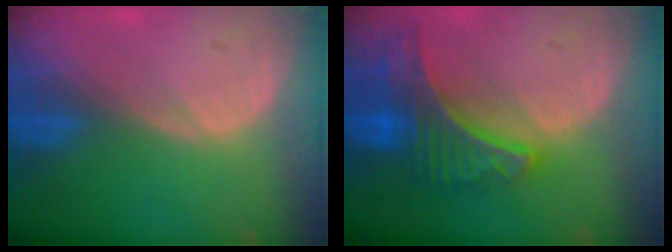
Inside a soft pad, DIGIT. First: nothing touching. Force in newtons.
{"total": 9.0, "press": 7.9, "slide": 4.4}